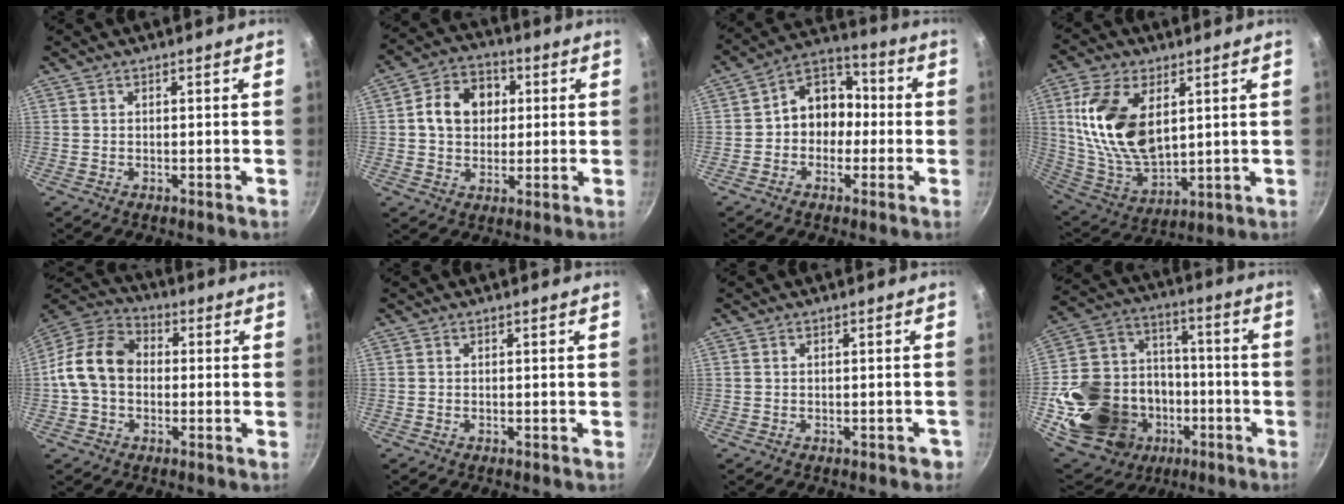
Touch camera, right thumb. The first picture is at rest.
{"total": 10.7, "force": [1.7, 8.7, 6.0], "torque": [-0.074, 0.014, 0.016]}
{"total": 10.3, "force": [-1.0, 8.5, 5.7], "torque": [-0.030, 0.040, -0.036]}
{"total": 18.4, "force": [4.8, 10.5, 14.3], "torque": [-0.261, -0.027, 0.105]}
{"total": 12.2, "force": [-0.5, 9.3, 7.9], "torque": [-0.117, 0.033, -0.031]}
{"total": 0.0}
{"total": 1.5, "force": [-0.9, 0.8, 0.9], "torque": [0.001, 0.016, -0.001]}
{"total": 25.6, "force": [-7.7, 20.7, 12.9], "torque": [-0.216, 0.056, -0.107]}